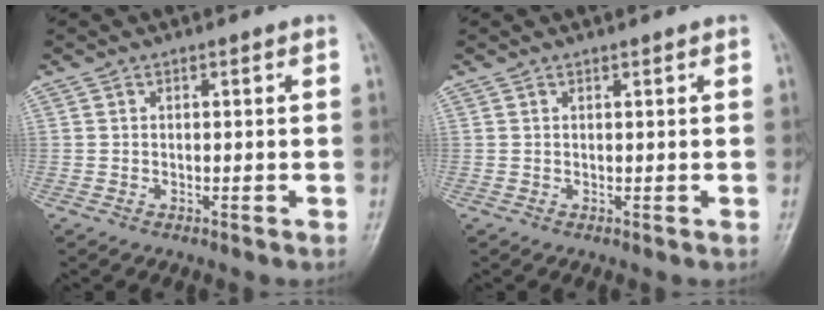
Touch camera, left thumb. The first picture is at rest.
{"total": 0.5, "force": [0.5, 0.0, 0.2], "torque": [-0.006, -0.004, 0.009]}